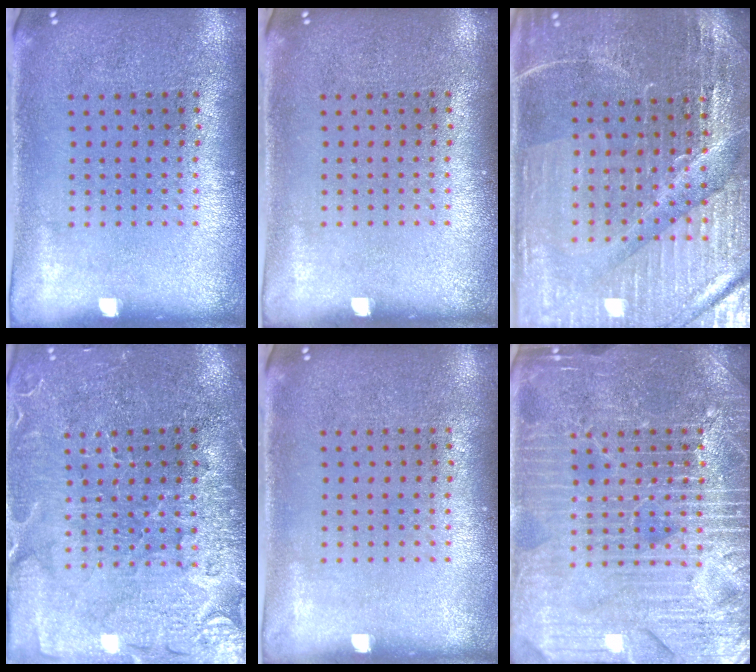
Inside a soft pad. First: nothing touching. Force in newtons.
{"total": 0.0}
{"total": 4.0, "press": 3.9, "slide": 0.8}
{"total": 3.7, "press": 3.5, "slide": 1.1}
{"total": 0.0}
{"total": 5.1, "press": 5.0, "slide": 0.6}